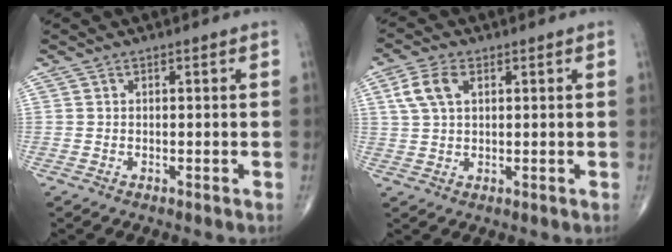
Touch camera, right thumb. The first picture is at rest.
{"total": 6.0, "force": [2.1, 3.5, 4.4], "torque": [-0.097, 0.009, 0.042]}